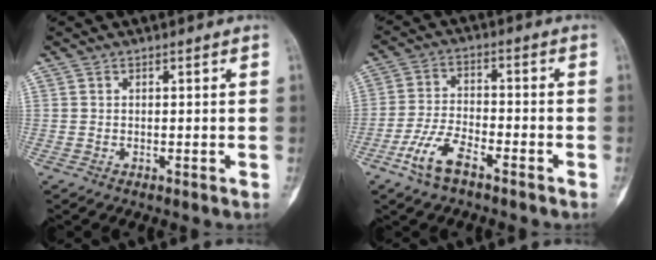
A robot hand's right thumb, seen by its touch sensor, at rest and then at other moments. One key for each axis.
{"total": 7.8, "fx": -4.7, "fy": 3.0, "fz": 5.4, "tx": -0.113, "ty": 0.028, "tz": -0.091}